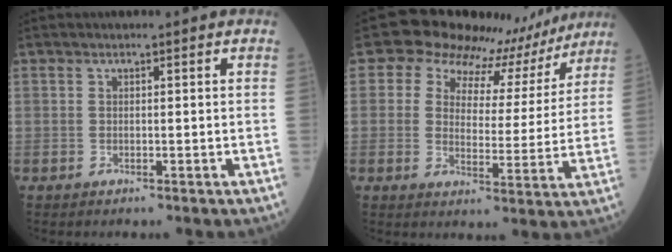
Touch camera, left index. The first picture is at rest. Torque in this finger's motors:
{"motor_torque": [1.09, -1.05, 0.16, -0.01]}